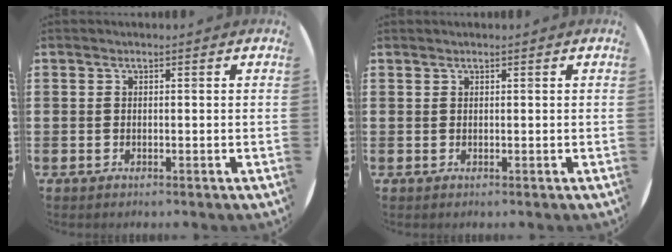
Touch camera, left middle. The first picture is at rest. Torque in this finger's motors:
{"motor_torque": [0.20, -0.12, 0.00, 0.01]}